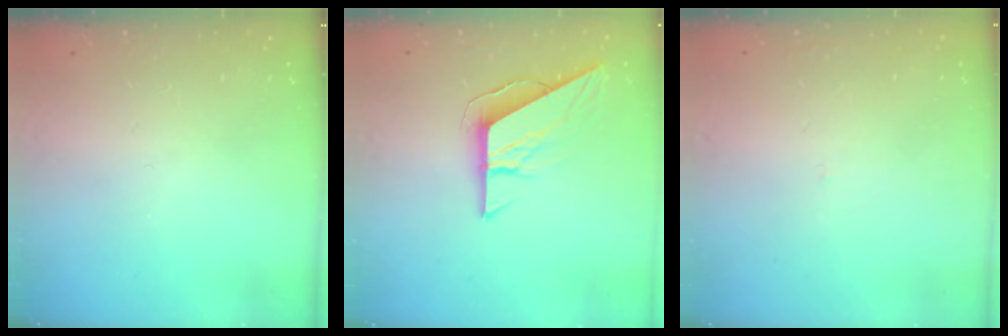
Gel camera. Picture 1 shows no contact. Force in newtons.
{"total": 8.0, "press": 8.0, "slide": 0.5}
{"total": 0.9, "press": 0.9, "slide": 0.1}